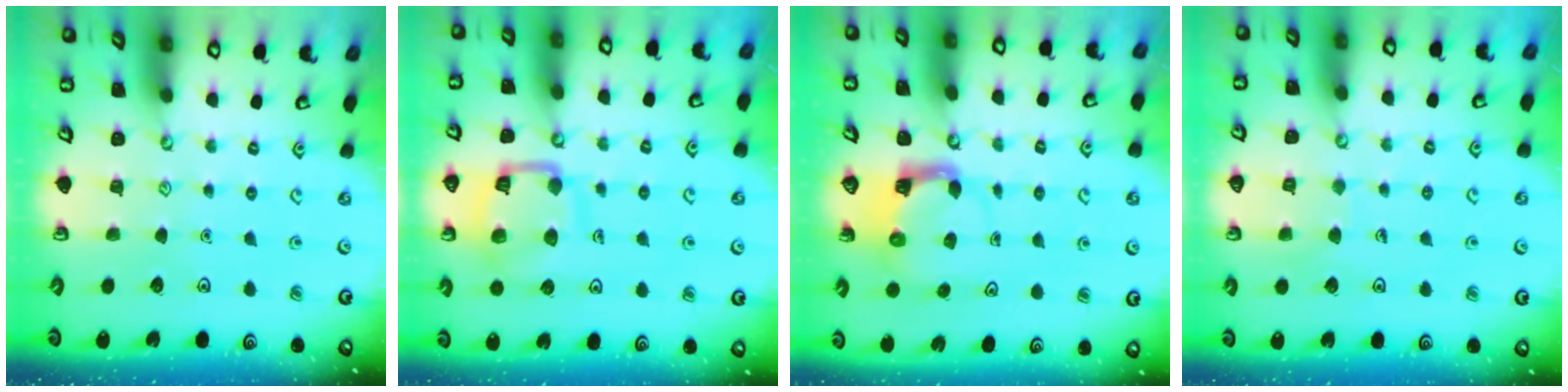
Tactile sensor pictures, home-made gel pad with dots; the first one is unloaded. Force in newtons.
{"total": 12.5, "press": 12.5, "slide": 1.3}
{"total": 3.7, "press": 3.6, "slide": 0.6}
{"total": 5.9, "press": 5.9, "slide": 0.5}